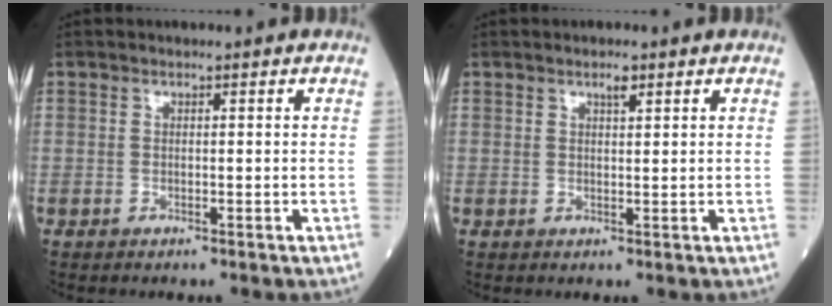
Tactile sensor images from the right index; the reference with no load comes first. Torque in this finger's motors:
{"motor_torque": [0.08, 0.05, 0.08, 0.01]}